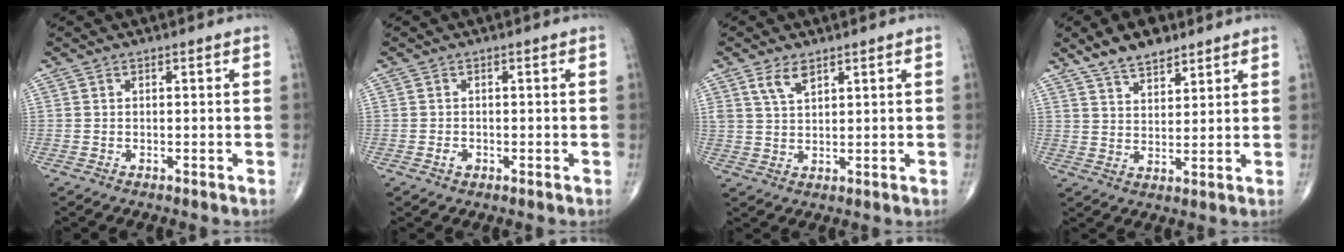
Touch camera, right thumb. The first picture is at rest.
{"total": 1.1, "force": [-0.4, 0.8, 0.6], "torque": [-0.008, 0.001, -0.005]}
{"total": 4.0, "force": [2.6, 1.8, 2.5], "torque": [-0.045, -0.011, 0.054]}
{"total": 7.9, "force": [6.0, 3.3, 4.1], "torque": [-0.051, -0.028, 0.108]}